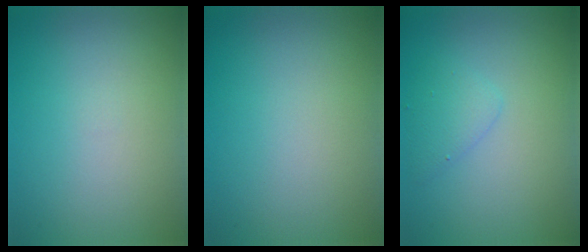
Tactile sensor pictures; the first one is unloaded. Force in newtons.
{"total": 0.0}
{"total": 1.7, "press": 1.6, "slide": 0.1}